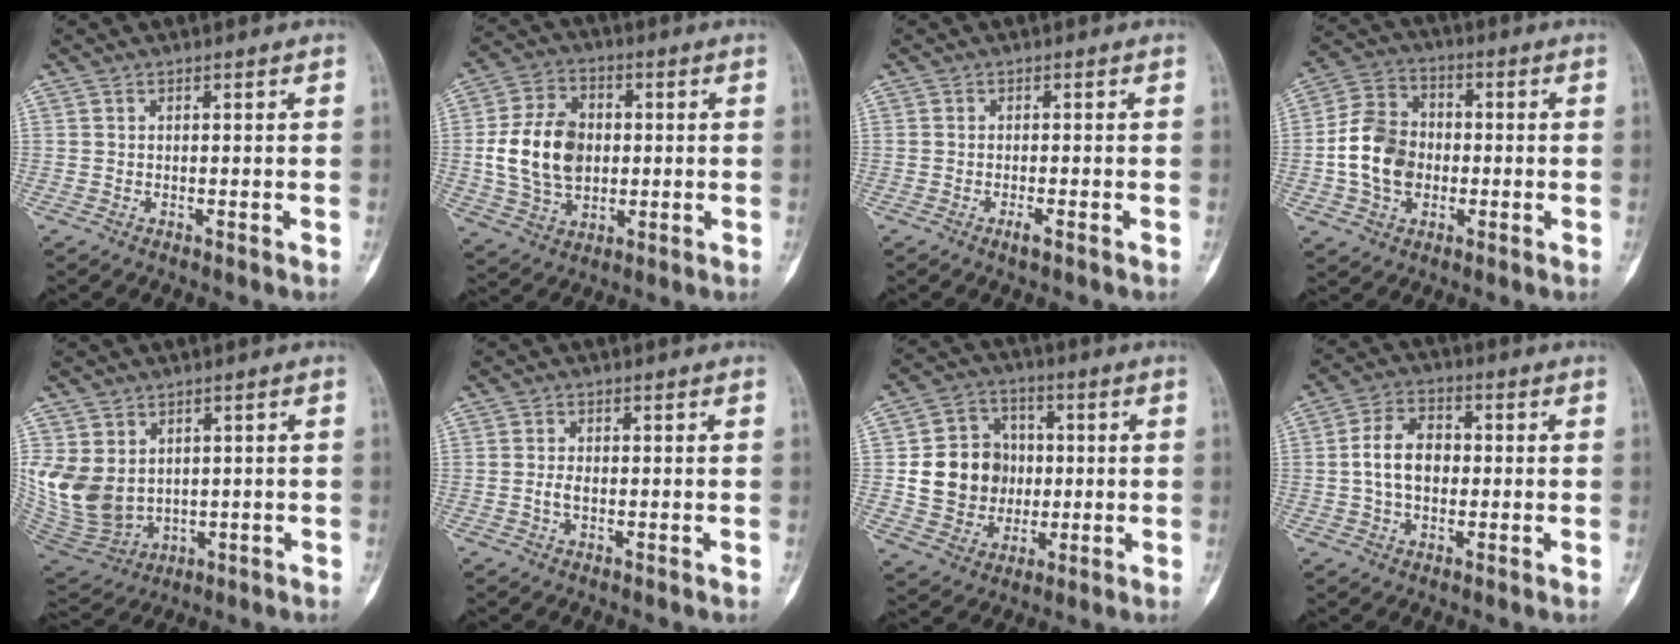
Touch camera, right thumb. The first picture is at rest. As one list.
[{"total": 14.7, "force": [0.1, 10.5, 10.3], "torque": [-0.169, 0.013, 0.007]}, {"total": 1.6, "force": [-0.9, 0.3, 1.2], "torque": [-0.023, 0.001, -0.019]}, {"total": 12.0, "force": [-1.7, 9.2, 7.4], "torque": [-0.119, 0.026, -0.038]}, {"total": 12.1, "force": [1.3, 9.6, 7.3], "torque": [-0.136, -0.006, 0.056]}, {"total": 1.8, "force": [-0.4, 1.0, 1.5], "torque": [-0.029, 0.009, -0.009]}, {"total": 13.7, "force": [0.2, 12.2, 6.3], "torque": [-0.063, 0.019, 0.013]}, {"total": 8.4, "force": [-0.4, 5.7, 6.1], "torque": [-0.098, 0.022, -0.014]}]